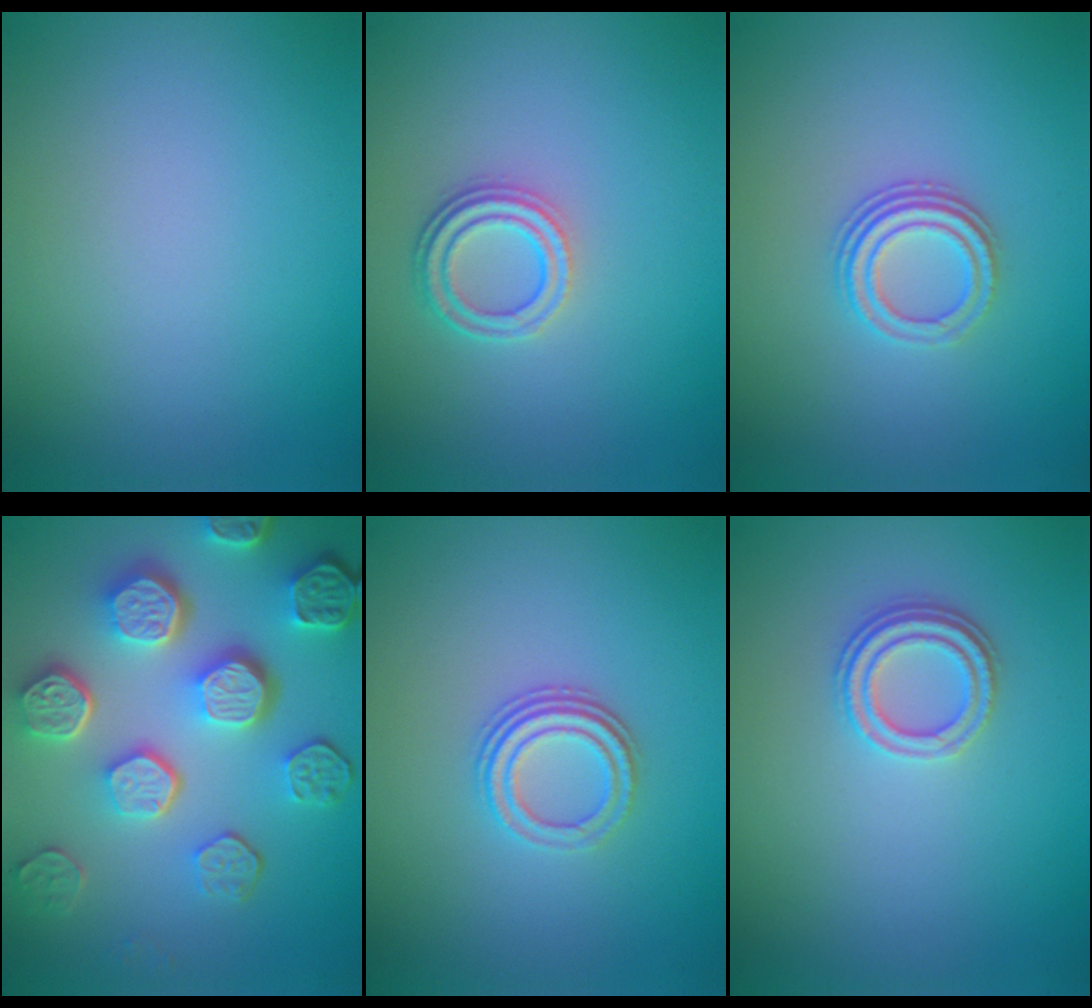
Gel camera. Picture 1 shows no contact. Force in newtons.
{"total": 2.8, "press": 2.3, "slide": 1.6}
{"total": 3.0, "press": 2.2, "slide": 2.0}
{"total": 8.5, "press": 6.2, "slide": 5.8}
{"total": 3.0, "press": 2.2, "slide": 2.0}
{"total": 2.4, "press": 2.0, "slide": 1.3}